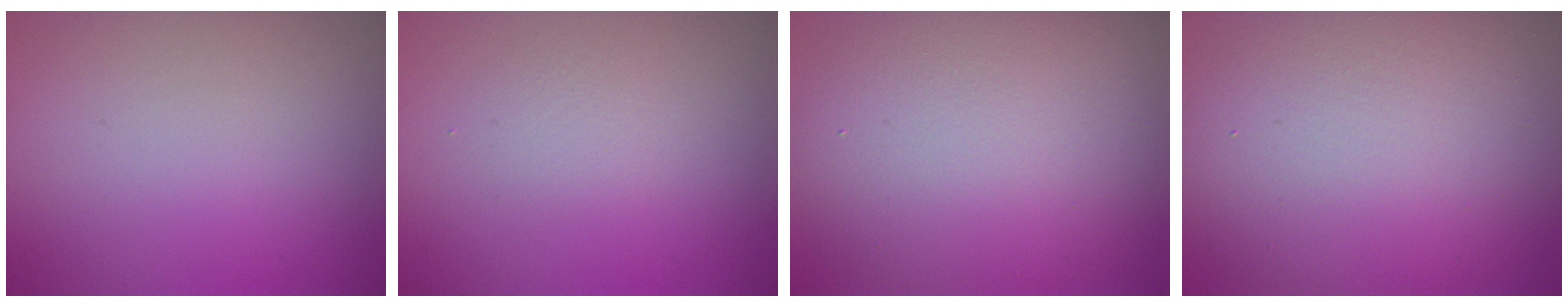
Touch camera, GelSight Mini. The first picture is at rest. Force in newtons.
{"total": 1.3, "press": 1.3, "slide": 0.0}
{"total": 12.0, "press": 12.0, "slide": 0.5}
{"total": 13.1, "press": 13.1, "slide": 1.0}